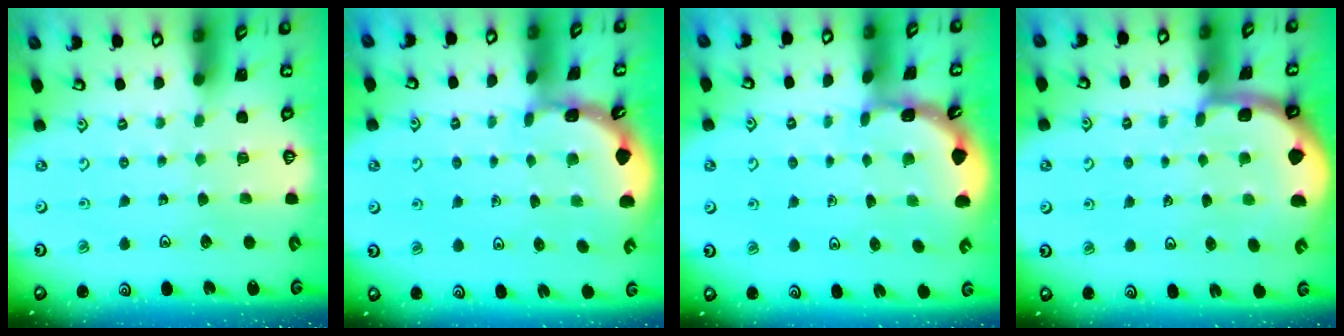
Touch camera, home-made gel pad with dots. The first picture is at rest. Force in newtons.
{"total": 1.6, "press": 1.6, "slide": 0.1}
{"total": 1.9, "press": 1.9, "slide": 0.1}
{"total": 2.4, "press": 2.4, "slide": 0.4}